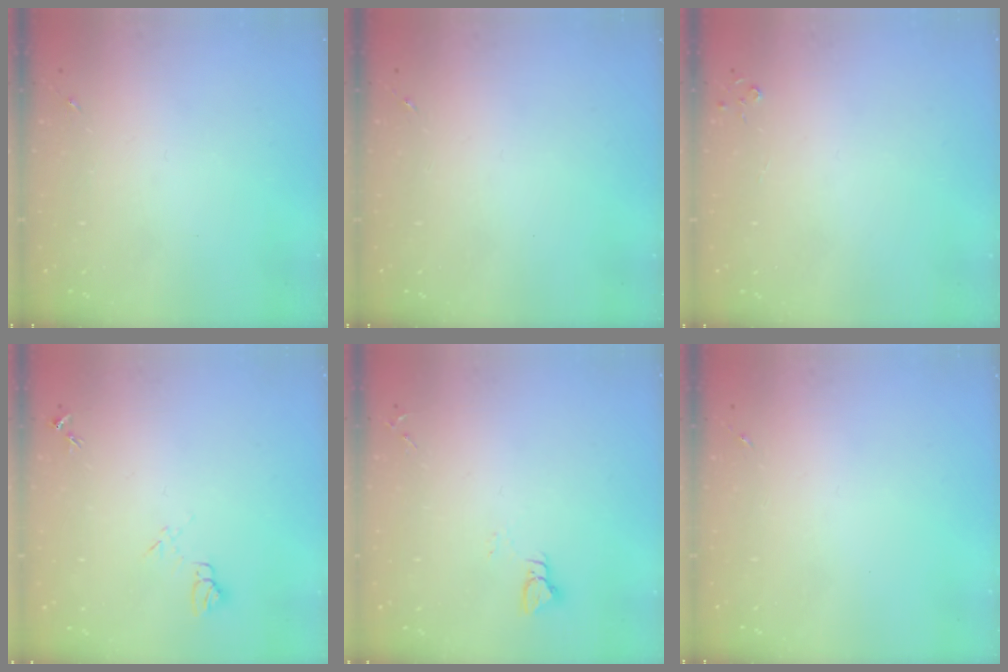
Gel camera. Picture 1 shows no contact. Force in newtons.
{"total": 0.0}
{"total": 2.7, "press": 2.7, "slide": 0.3}
{"total": 7.1, "press": 7.1, "slide": 0.7}
{"total": 2.9, "press": 2.9, "slide": 0.3}
{"total": 0.0}